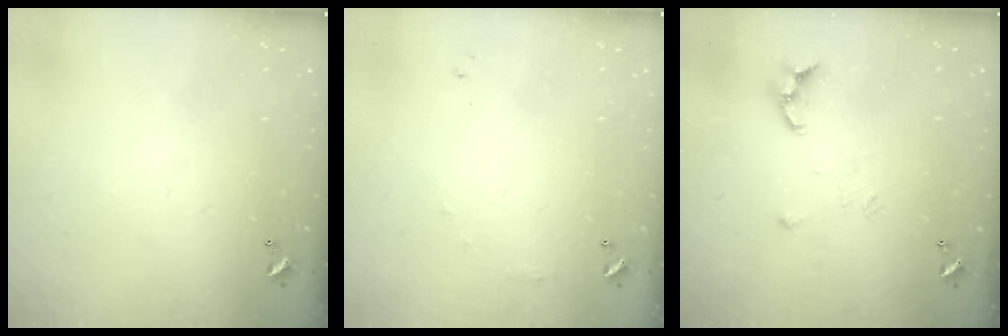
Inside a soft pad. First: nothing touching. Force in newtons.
{"total": 4.7, "press": 4.7, "slide": 0.7}
{"total": 7.7, "press": 7.6, "slide": 0.6}